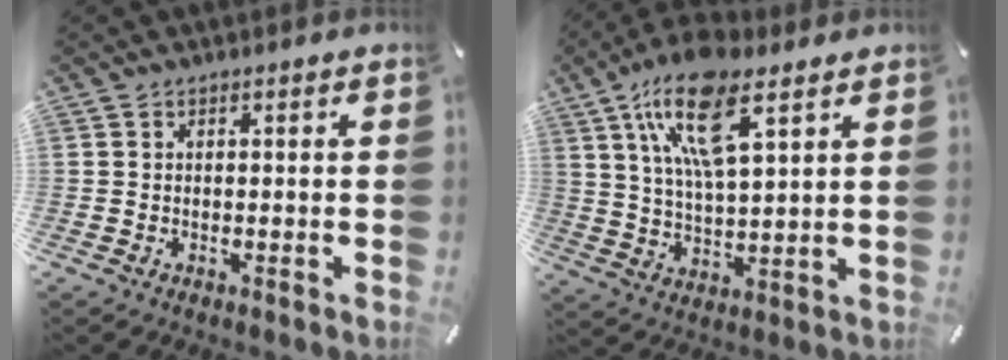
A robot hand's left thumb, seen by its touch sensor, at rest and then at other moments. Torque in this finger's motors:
{"motor_torque": [0.54, 0.80, 1.43, -1.34, 0.60]}